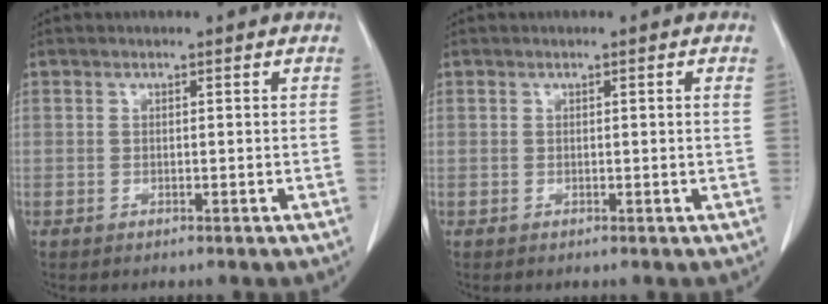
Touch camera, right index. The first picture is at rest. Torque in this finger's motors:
{"motor_torque": [-0.13, 0.02, -0.04, -0.01]}